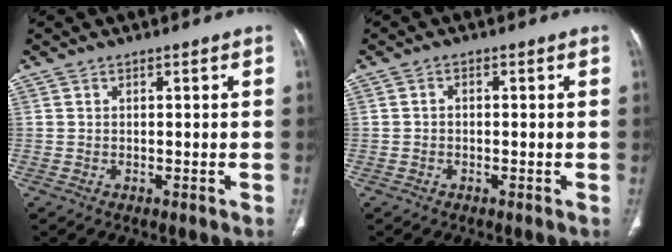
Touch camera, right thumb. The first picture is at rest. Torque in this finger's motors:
{"motor_torque": [-0.33, 0.31, -0.37, 0.07, 0.08]}